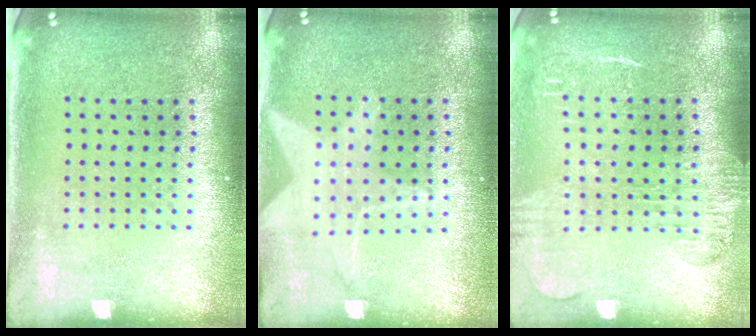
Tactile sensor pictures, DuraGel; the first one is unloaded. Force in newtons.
{"total": 0.5, "press": 0.5, "slide": 0.0}
{"total": 1.7, "press": 1.5, "slide": 0.8}